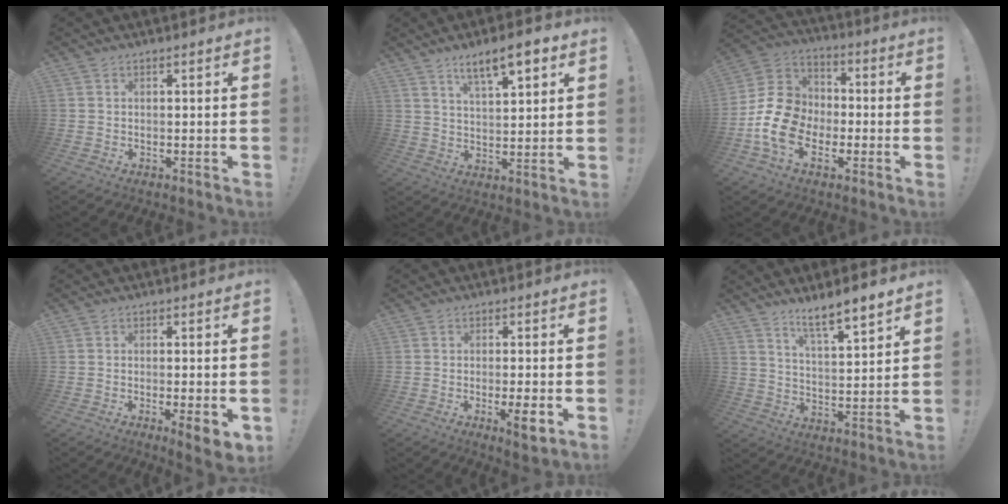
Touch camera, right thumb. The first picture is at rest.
{"total": 10.2, "force": [6.5, 3.0, 7.3], "torque": [-0.102, -0.032, 0.108]}
{"total": 16.3, "force": [-4.4, 12.9, 9.0], "torque": [-0.150, 0.034, -0.068]}
{"total": 5.3, "force": [-0.9, 0.5, 5.1], "torque": [-0.073, -0.006, -0.007]}
{"total": 5.3, "force": [-1.8, 0.5, 5.0], "torque": [-0.069, -0.005, -0.024]}
{"total": 8.7, "force": [7.3, 0.8, 4.7], "torque": [-0.069, -0.054, 0.123]}